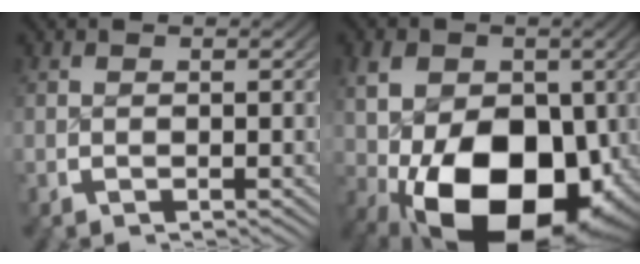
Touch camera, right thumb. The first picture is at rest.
{"total": 17.8, "force": [-3.4, 11.8, 12.8], "torque": [-0.222, -0.082, -0.016]}